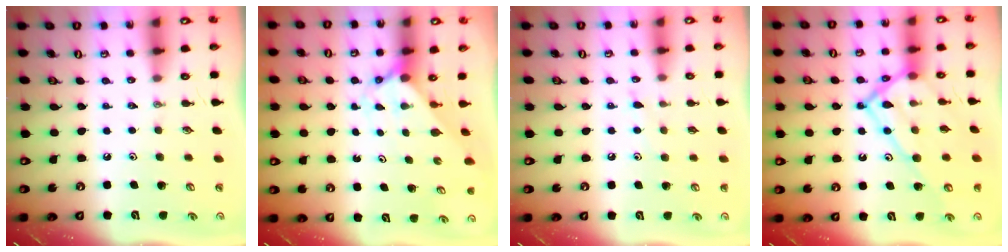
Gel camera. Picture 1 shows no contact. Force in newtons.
{"total": 2.0, "press": 2.0, "slide": 0.2}
{"total": 7.2, "press": 7.1, "slide": 0.5}
{"total": 18.8, "press": 18.8, "slide": 1.1}